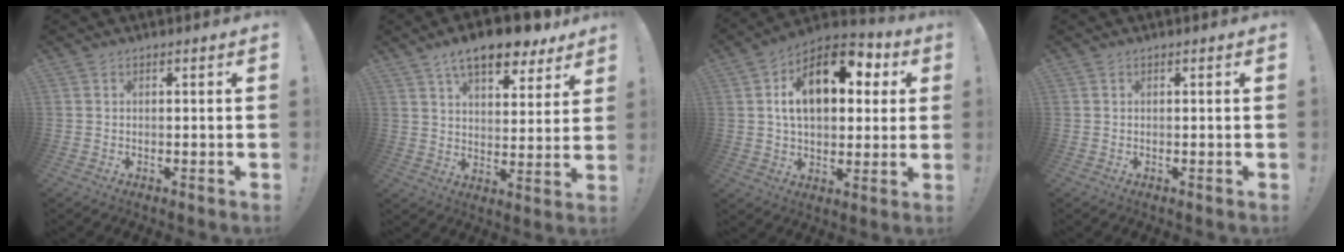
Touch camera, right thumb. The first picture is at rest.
{"total": 13.5, "force": [9.5, 5.1, 8.0], "torque": [-0.120, -0.059, 0.164]}
{"total": 18.1, "force": [5.4, 10.9, 13.5], "torque": [-0.208, -0.012, 0.088]}
{"total": 0.0}